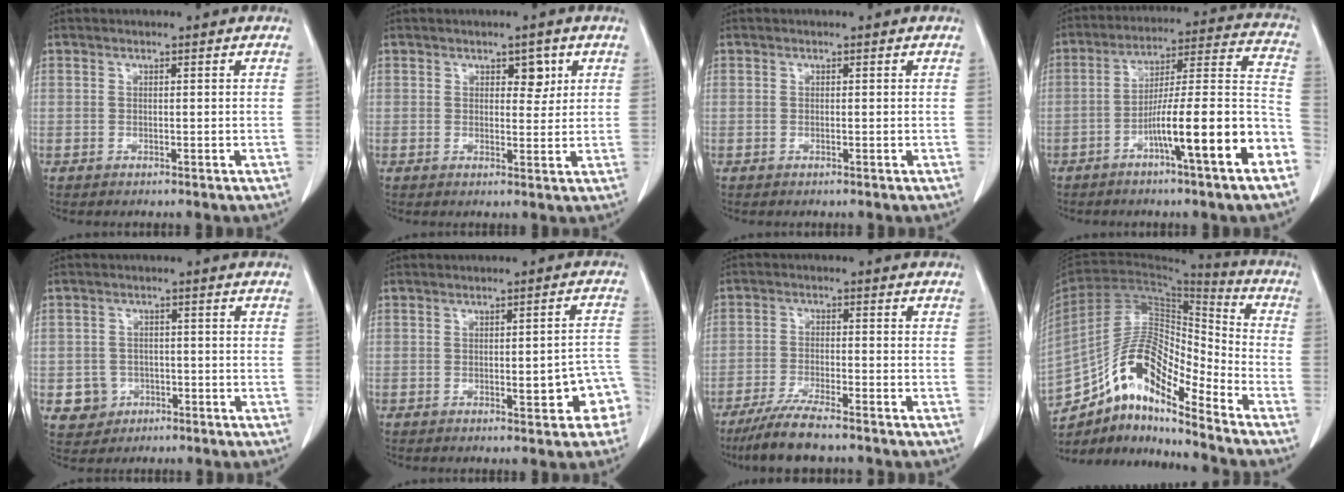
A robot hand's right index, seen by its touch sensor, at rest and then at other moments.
{"total": 2.9, "force": [1.3, 1.6, 1.9], "torque": [-0.017, -0.001, 0.018]}
{"total": 0.0}
{"total": 16.2, "force": [-7.3, 0.4, 14.4], "torque": [-0.219, 0.014, -0.115]}
{"total": 4.4, "force": [-1.4, 4.2, 0.4], "torque": [0.001, 0.011, -0.016]}
{"total": 6.3, "force": [-2.3, 1.6, 5.6], "torque": [-0.061, 0.023, -0.023]}
{"total": 7.5, "force": [-5.9, 0.3, 4.5], "torque": [-0.082, -0.021, -0.105]}
{"total": 15.4, "force": [-10.8, 3.8, 10.3], "torque": [-0.185, 0.039, -0.189]}